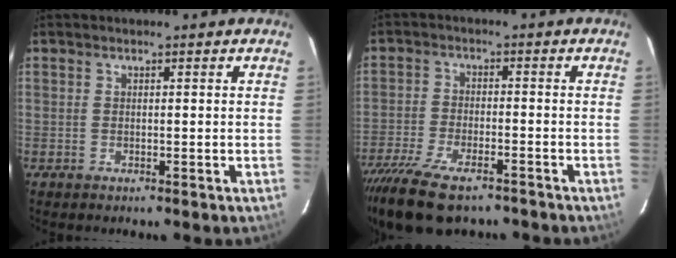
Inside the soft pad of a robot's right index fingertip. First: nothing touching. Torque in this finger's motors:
{"motor_torque": [1.27, -0.87, 0.63, 0.16]}